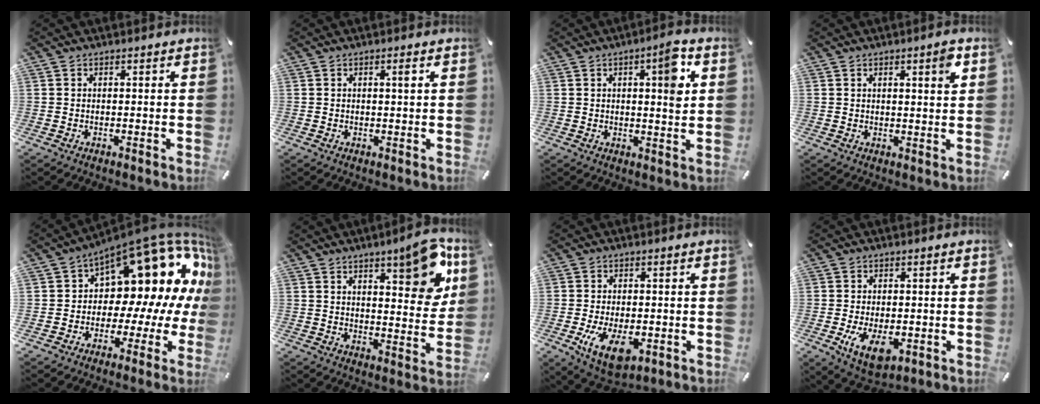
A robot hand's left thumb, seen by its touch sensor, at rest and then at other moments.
{"total": 1.5, "force": [0.5, 0.1, 1.4], "torque": [-0.028, 0.002, 0.007]}
{"total": 8.0, "force": [2.6, 1.9, 7.3], "torque": [-0.088, -0.018, 0.030]}
{"total": 4.1, "force": [1.9, 0.7, 3.6], "torque": [-0.056, -0.007, 0.028]}
{"total": 18.3, "force": [7.8, 10.2, 13.0], "torque": [-0.173, -0.083, 0.128]}
{"total": 12.5, "force": [7.5, 4.7, 8.8], "torque": [-0.101, -0.050, 0.123]}
{"total": 10.0, "force": [-3.0, 5.8, 7.6], "torque": [-0.146, -0.007, -0.052]}
{"total": 8.4, "force": [-2.3, 4.9, 6.4], "torque": [-0.124, -0.009, -0.041]}